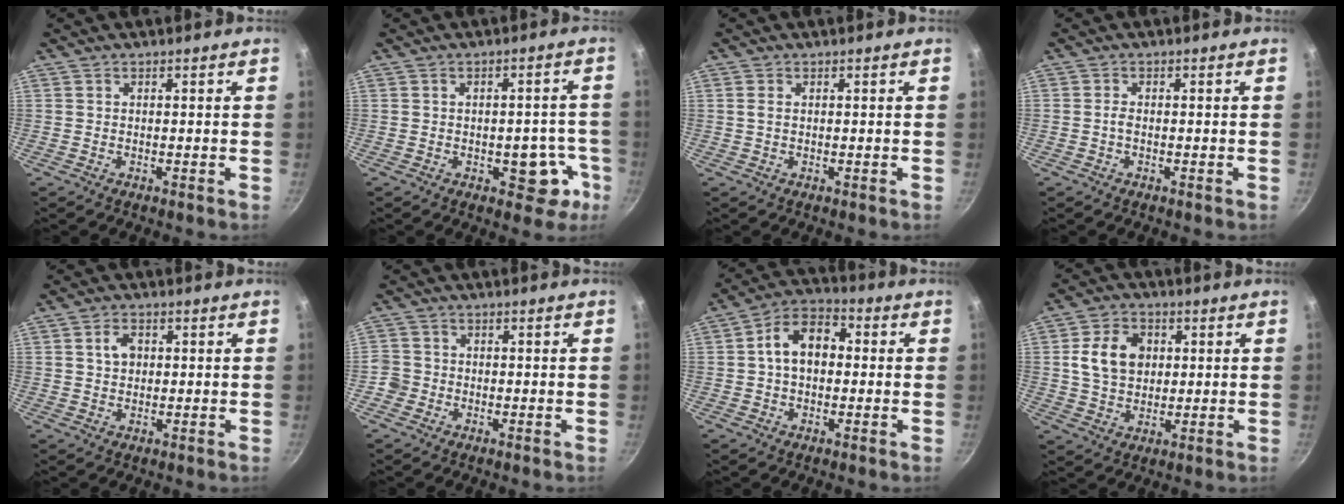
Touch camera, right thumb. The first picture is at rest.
{"total": 7.8, "force": [-2.9, 4.6, 5.6], "torque": [-0.019, 0.025, -0.031]}
{"total": 1.3, "force": [0.3, 0.9, 1.0], "torque": [-0.020, 0.002, 0.004]}
{"total": 1.1, "force": [-0.3, 0.5, 0.8], "torque": [-0.017, 0.005, -0.007]}
{"total": 3.5, "force": [0.8, 2.6, 2.3], "torque": [-0.026, 0.004, 0.013]}
{"total": 3.4, "force": [-1.3, 3.1, 0.6], "torque": [0.004, 0.019, -0.028]}
{"total": 10.2, "force": [0.7, 6.9, 7.4], "torque": [-0.090, 0.032, -0.004]}
{"total": 10.1, "force": [1.9, 7.8, 6.1], "torque": [-0.088, 0.005, 0.030]}